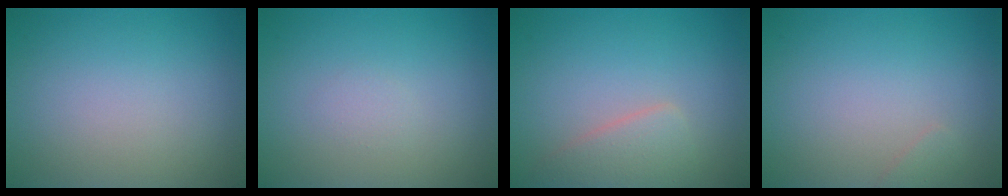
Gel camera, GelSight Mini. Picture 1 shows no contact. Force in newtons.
{"total": 0.7, "press": 0.7, "slide": 0.0}
{"total": 2.7, "press": 2.7, "slide": 0.1}
{"total": 0.6, "press": 0.6, "slide": 0.1}